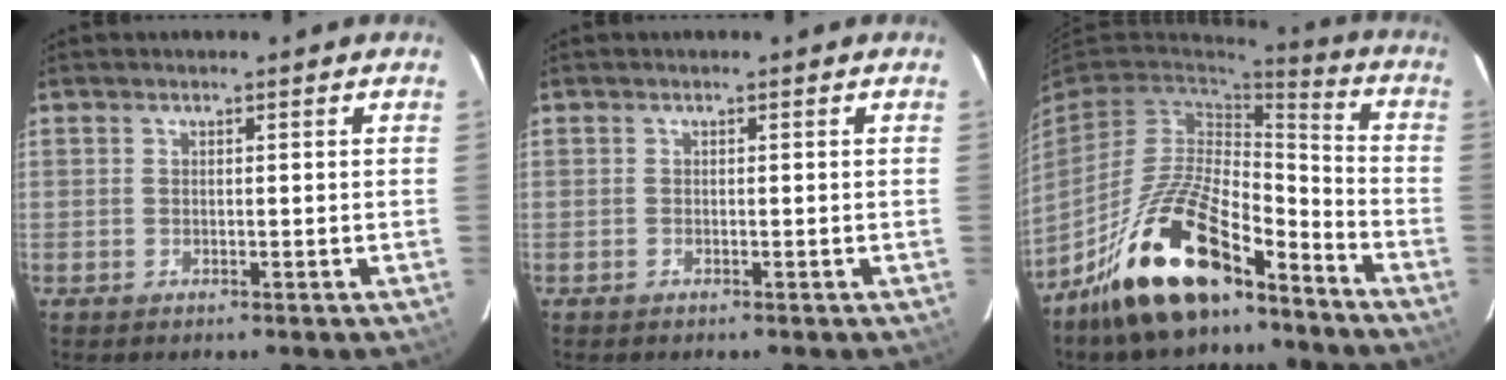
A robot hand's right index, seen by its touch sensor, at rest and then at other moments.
{"total": 0.0}
{"total": 19.5, "force": [-13.3, 7.3, 12.3], "torque": [-0.242, 0.001, -0.233]}